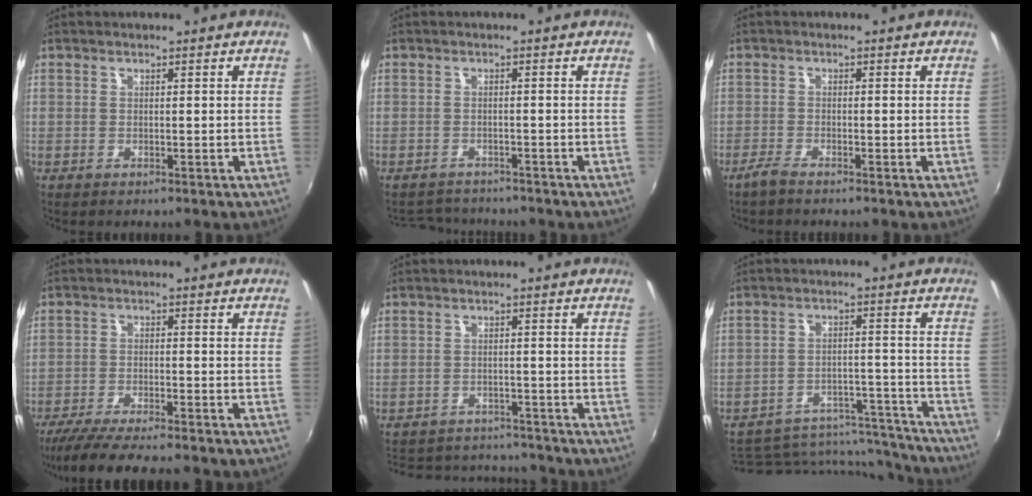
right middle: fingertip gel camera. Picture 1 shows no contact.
{"total": 5.0, "force": [-4.7, 1.6, 0.5], "torque": [-0.022, 0.001, -0.075]}
{"total": 1.9, "force": [-1.7, 0.1, 0.9], "torque": [-0.032, -0.003, -0.037]}
{"total": 12.3, "force": [-10.7, 0.9, 6.0], "torque": [-0.128, -0.028, -0.169]}
{"total": 12.7, "force": [-11.3, 4.8, 3.3], "torque": [-0.089, 0.028, -0.154]}
{"total": 15.5, "force": [-13.9, 5.9, 3.4], "torque": [-0.066, 0.036, -0.173]}